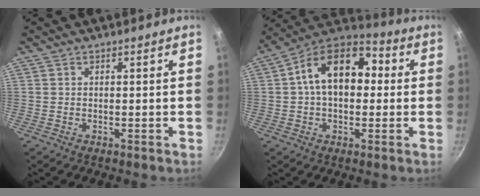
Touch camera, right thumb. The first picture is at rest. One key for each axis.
{"total": 16.1, "fx": 1.8, "fy": 10.7, "fz": 11.9, "tx": -0.151, "ty": 0.035, "tz": 0.007}